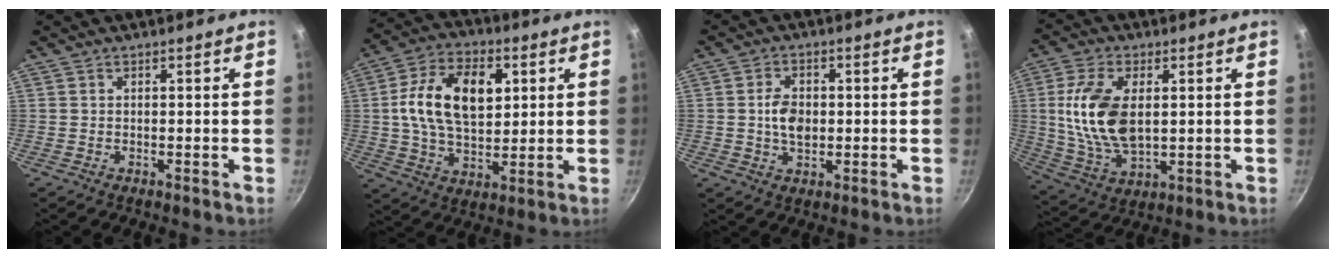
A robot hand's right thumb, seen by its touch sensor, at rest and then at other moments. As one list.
[{"total": 16.4, "force": [3.4, 10.2, 12.4], "torque": [-0.196, 0.003, 0.050]}, {"total": 5.5, "force": [0.0, 3.6, 4.2], "torque": [-0.059, 0.003, -0.002]}, {"total": 14.6, "force": [1.9, 8.0, 12.0], "torque": [-0.227, -0.009, 0.043]}]